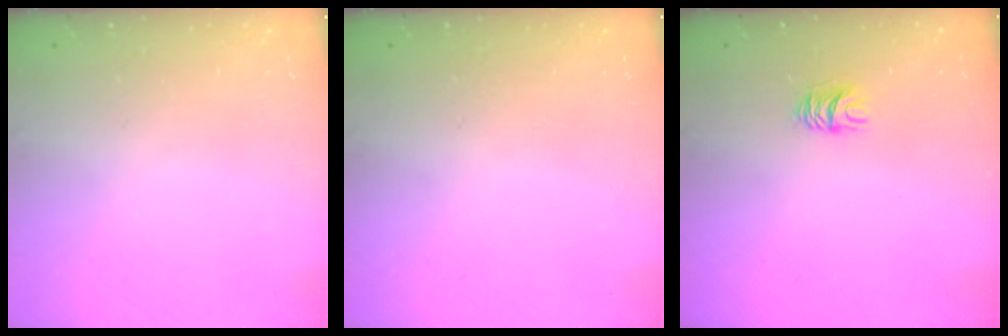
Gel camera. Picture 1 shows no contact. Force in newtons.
{"total": 0.0}
{"total": 5.6, "press": 5.6, "slide": 0.5}